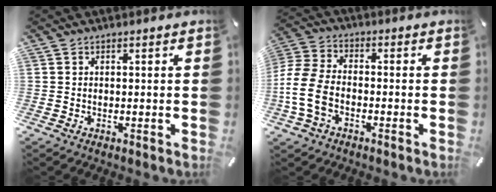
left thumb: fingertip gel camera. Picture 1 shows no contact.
{"total": 10.3, "force": [-3.4, 6.8, 6.9], "torque": [-0.157, 0.010, -0.064]}